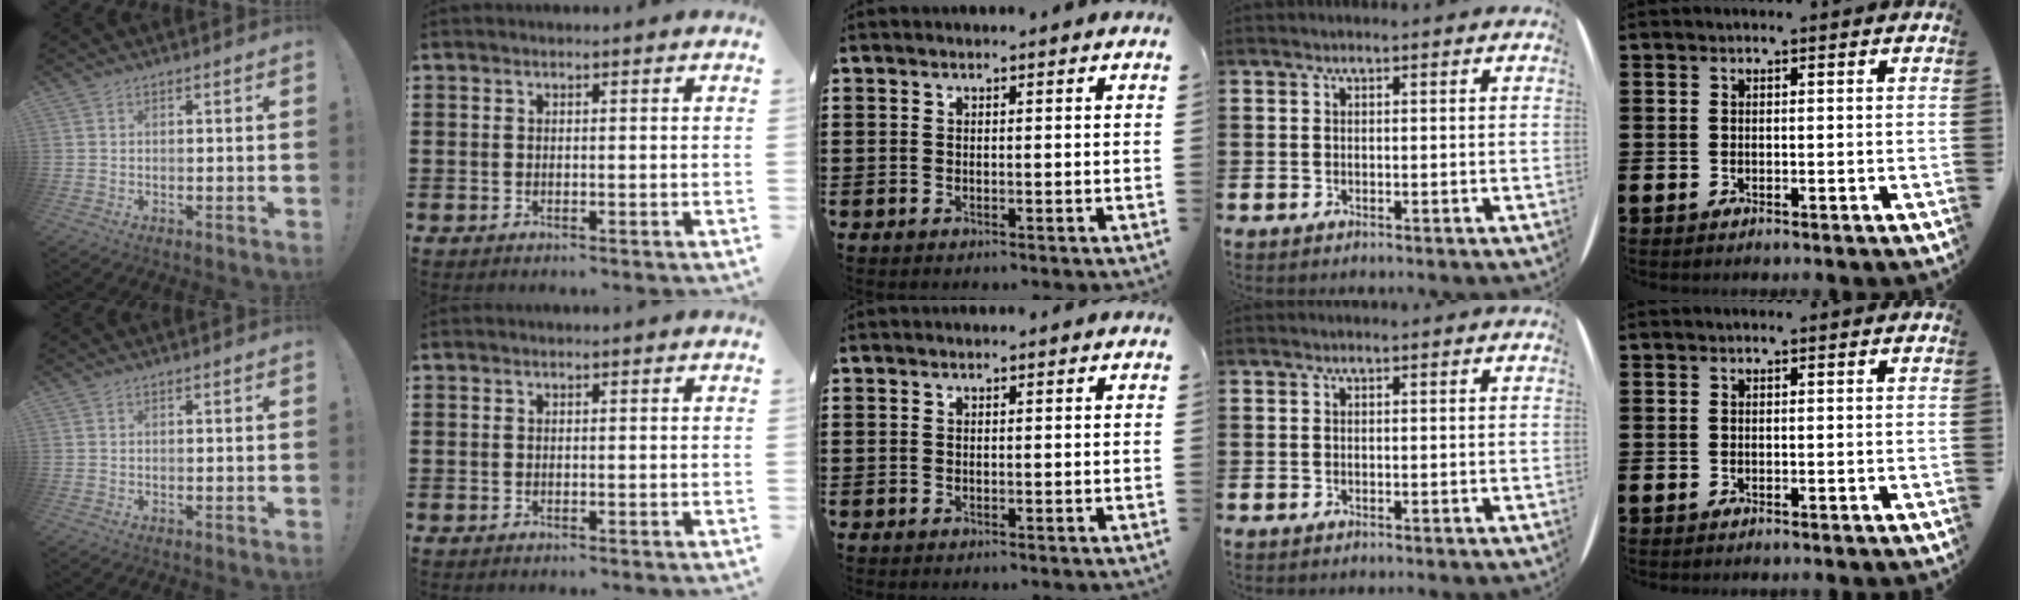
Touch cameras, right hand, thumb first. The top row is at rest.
{}